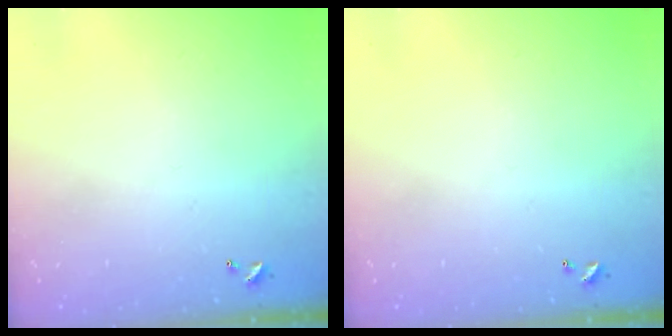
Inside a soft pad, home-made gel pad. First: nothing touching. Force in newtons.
{"total": 0.0}